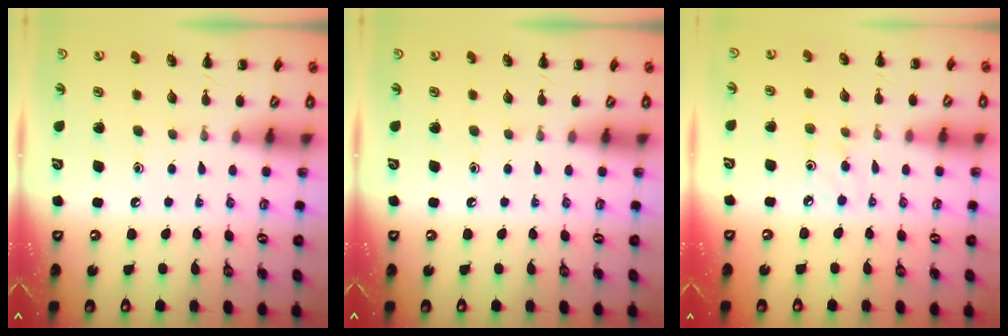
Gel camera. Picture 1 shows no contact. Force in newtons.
{"total": 0.0}
{"total": 4.0, "press": 3.8, "slide": 1.1}